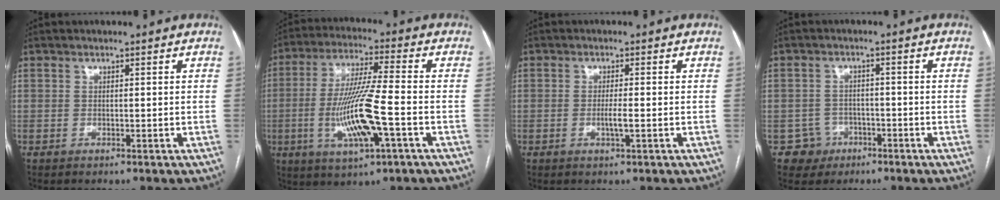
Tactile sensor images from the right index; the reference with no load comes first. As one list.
[{"total": 13.3, "force": [-3.4, 1.1, 12.8], "torque": [-0.255, -0.009, -0.062]}, {"total": 2.4, "force": [-0.6, 0.0, 2.3], "torque": [-0.044, -0.004, -0.010]}, {"total": 4.1, "force": [-1.9, 3.6, -0.5], "torque": [0.020, 0.018, -0.027]}]